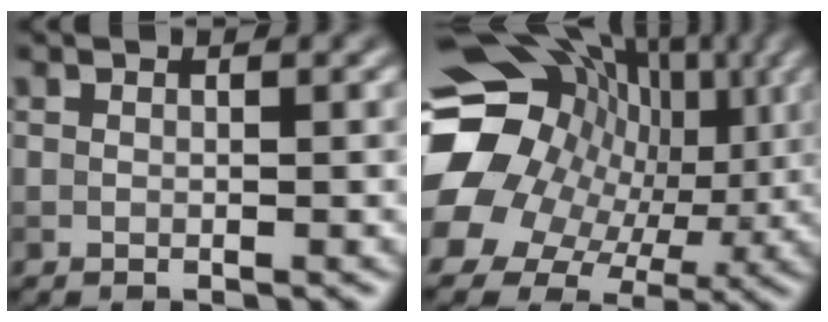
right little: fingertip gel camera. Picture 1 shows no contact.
{"total": 18.0, "force": [1.0, 15.4, 9.4], "torque": [-0.193, -0.005, 0.011]}